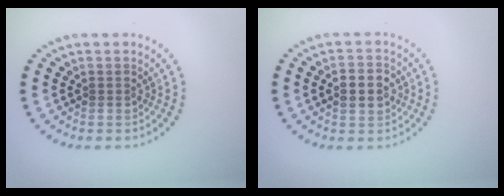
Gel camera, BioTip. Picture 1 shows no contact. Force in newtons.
{"total": 3.1, "press": 3.1, "slide": 0.2}